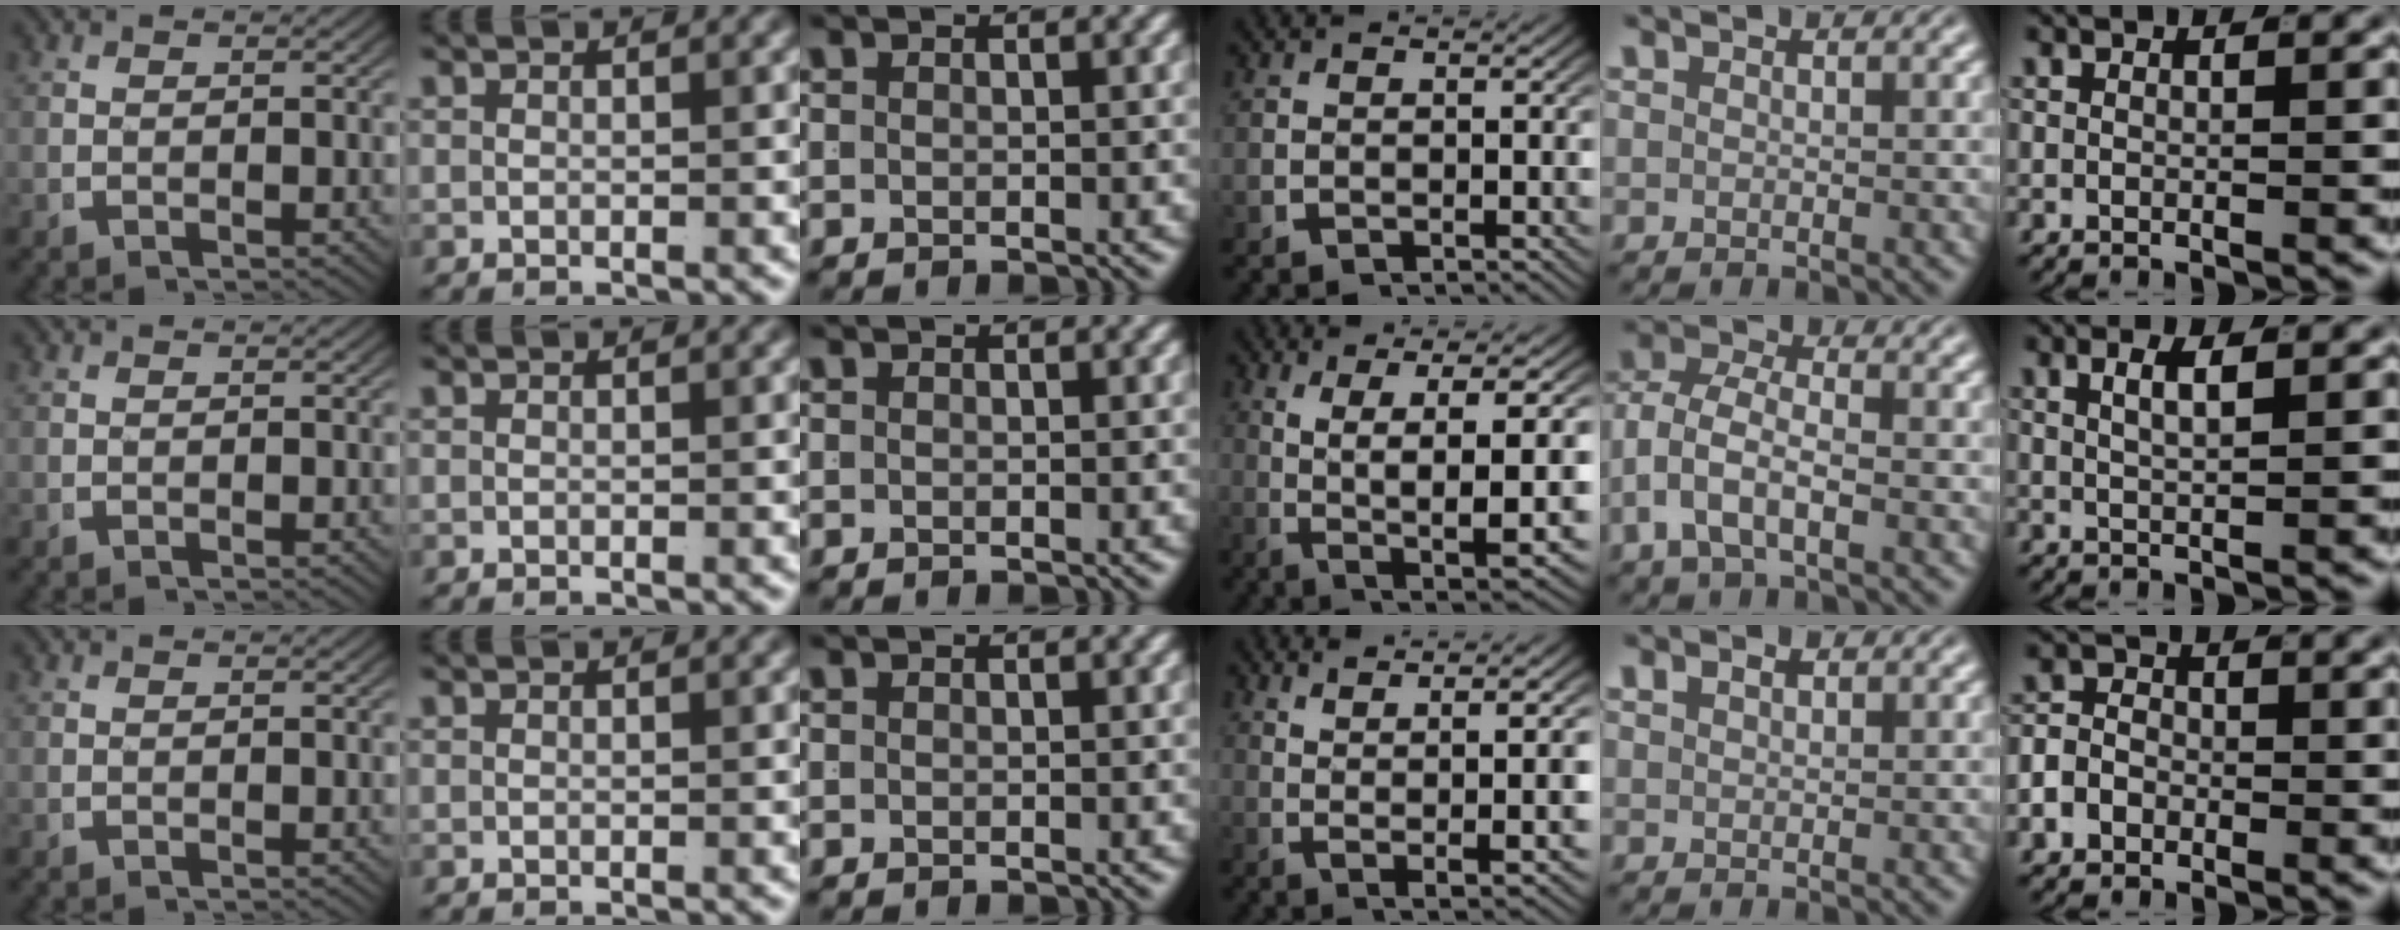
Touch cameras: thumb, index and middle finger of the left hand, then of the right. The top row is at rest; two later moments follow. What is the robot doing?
{"motion": "lift_and_place", "object": "coat"}